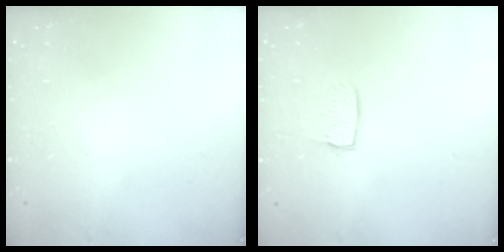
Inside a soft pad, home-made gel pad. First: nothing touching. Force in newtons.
{"total": 6.2, "press": 6.2, "slide": 0.4}